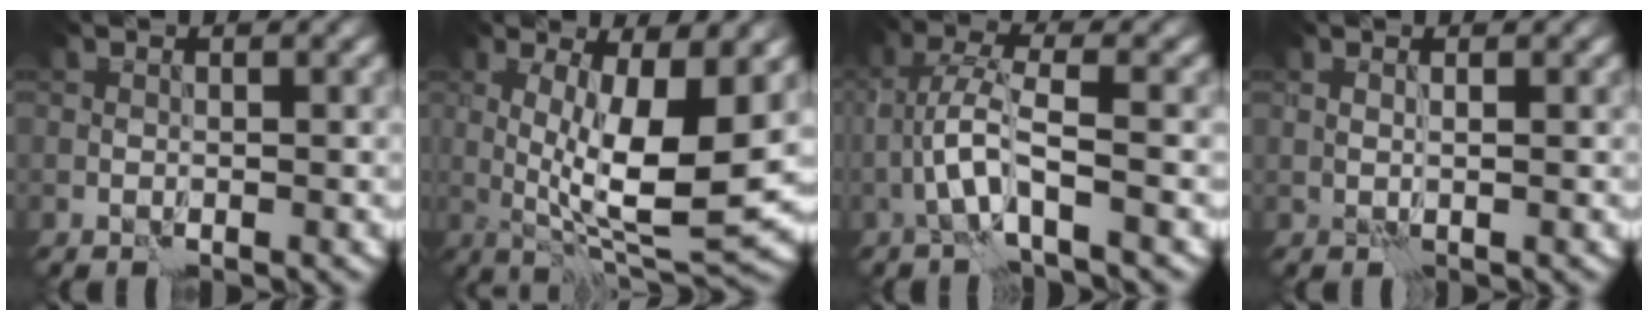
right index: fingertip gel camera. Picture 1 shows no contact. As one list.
[{"total": 9.1, "force": [0.9, 2.2, 8.8], "torque": [-0.144, -0.017, 0.025]}, {"total": 4.0, "force": [-1.4, 0.6, 3.7], "torque": [-0.073, 0.009, -0.031]}, {"total": 0.6, "force": [0.5, 0.0, 0.3], "torque": [-0.008, -0.006, 0.012]}]